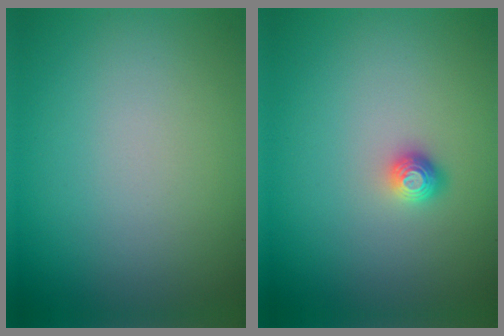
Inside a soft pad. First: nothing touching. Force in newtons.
{"total": 1.1, "press": 1.0, "slide": 0.5}